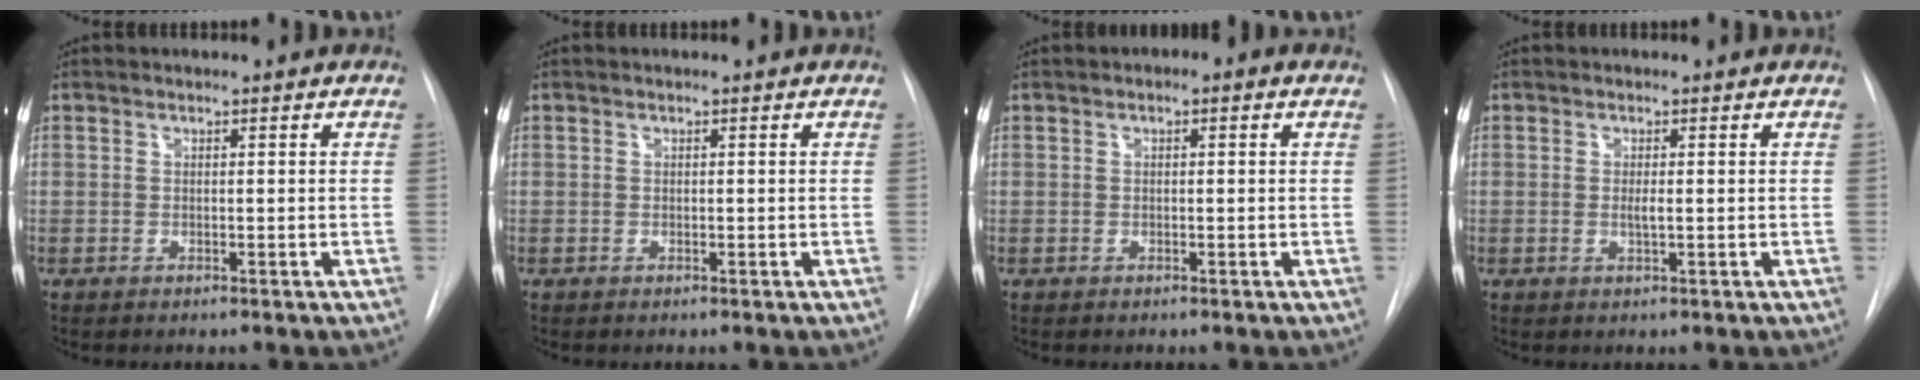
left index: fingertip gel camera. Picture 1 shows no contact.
{"total": 0.0}
{"total": 1.5, "force": [0.5, 0.7, 1.3], "torque": [-0.024, 0.010, 0.005]}
{"total": 1.2, "force": [0.0, 0.1, 1.2], "torque": [-0.027, -0.003, 0.000]}